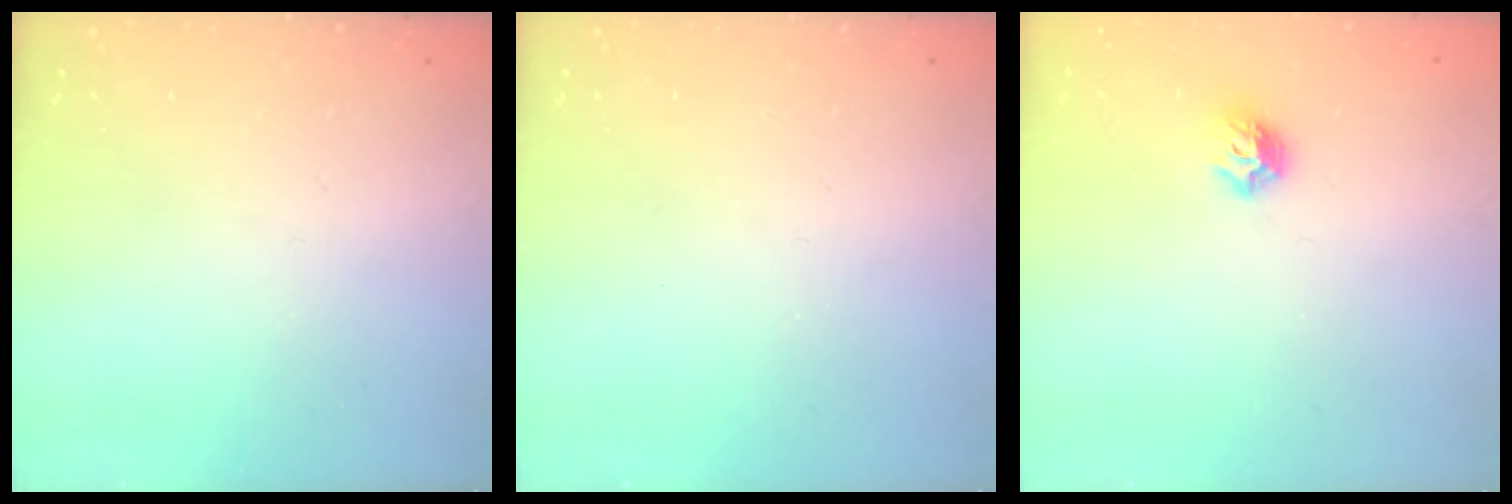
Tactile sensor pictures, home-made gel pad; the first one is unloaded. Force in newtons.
{"total": 0.0}
{"total": 6.5, "press": 6.5, "slide": 0.9}